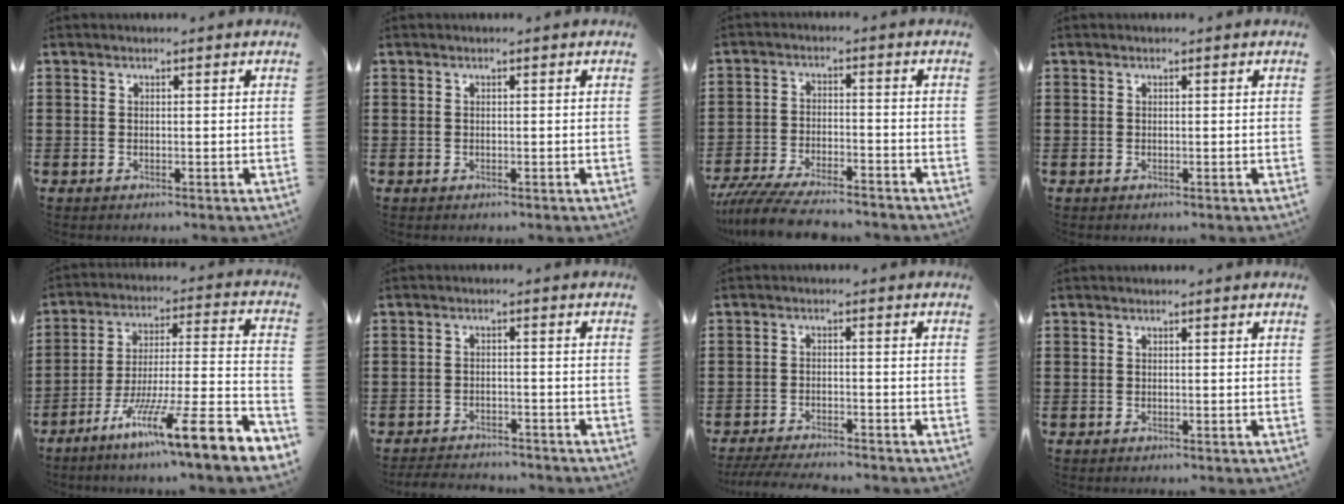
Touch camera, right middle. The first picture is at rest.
{"total": 0.0}
{"total": 6.6, "force": [-6.0, 0.7, 2.5], "torque": [-0.056, -0.003, -0.116]}
{"total": 0.0}
{"total": 12.1, "force": [-8.2, -0.1, 8.9], "torque": [-0.145, -0.006, -0.154]}
{"total": 2.9, "force": [-2.9, 0.3, 0.2], "torque": [-0.008, -0.003, -0.060]}
{"total": 3.5, "force": [-3.4, 0.1, 0.9], "torque": [-0.023, -0.004, -0.070]}
{"total": 0.0}